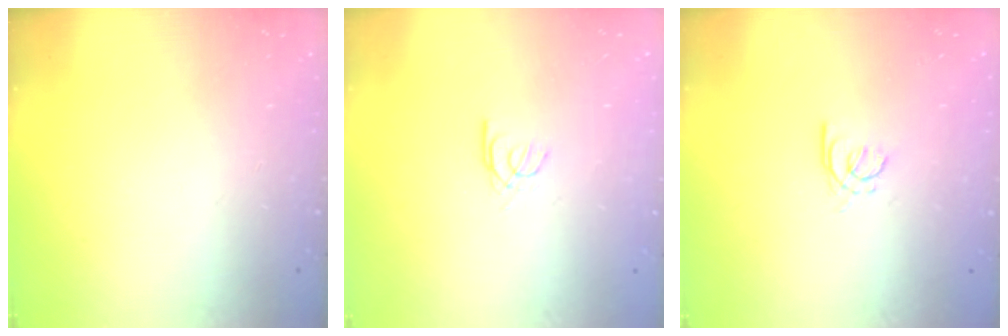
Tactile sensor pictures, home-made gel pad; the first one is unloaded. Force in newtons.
{"total": 2.4, "press": 2.4, "slide": 0.3}
{"total": 2.1, "press": 2.0, "slide": 0.6}